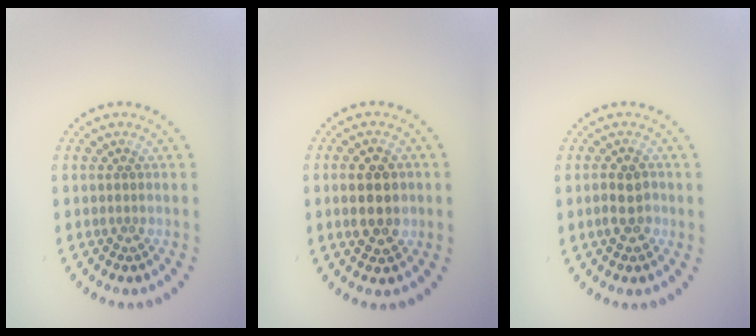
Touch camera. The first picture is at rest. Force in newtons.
{"total": 4.8, "press": 4.8, "slide": 0.3}
{"total": 2.2, "press": 2.2, "slide": 0.5}